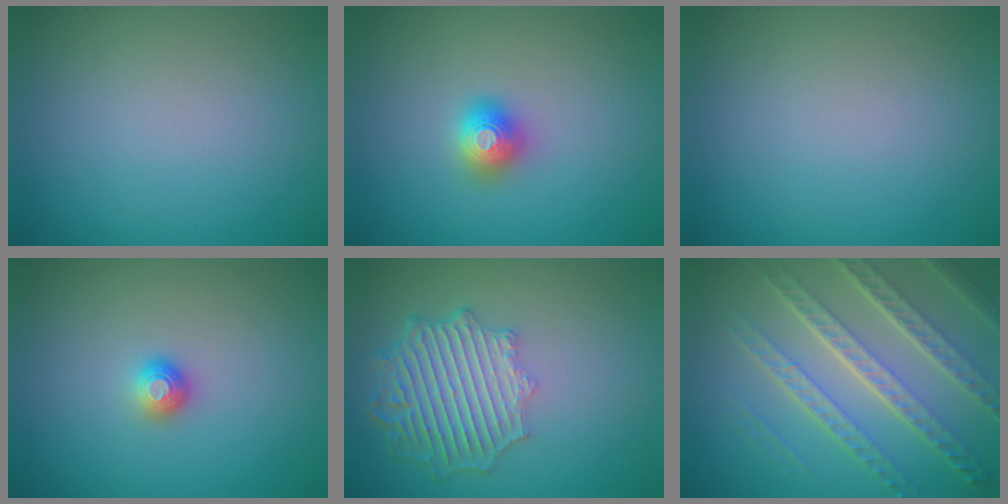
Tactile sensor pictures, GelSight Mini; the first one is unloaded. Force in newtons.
{"total": 2.0, "press": 2.0, "slide": 0.2}
{"total": 0.0}
{"total": 1.3, "press": 1.2, "slide": 0.7}
{"total": 6.4, "press": 5.0, "slide": 4.0}
{"total": 7.2, "press": 5.0, "slide": 5.1}